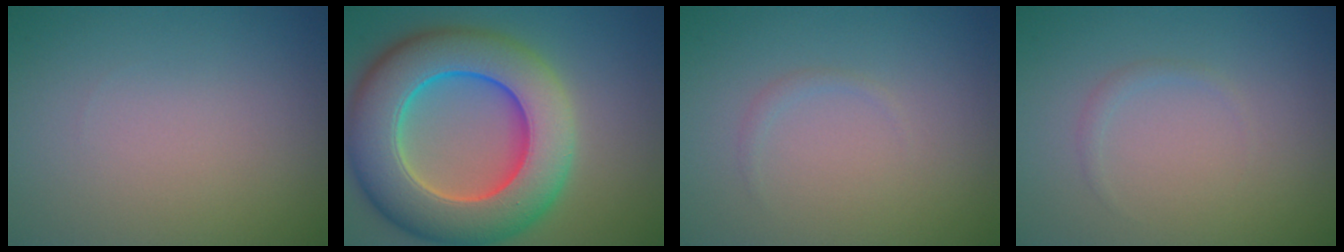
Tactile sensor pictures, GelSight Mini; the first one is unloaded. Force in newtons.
{"total": 13.3, "press": 13.1, "slide": 2.2}
{"total": 0.6, "press": 0.6, "slide": 0.0}
{"total": 0.7, "press": 0.7, "slide": 0.0}